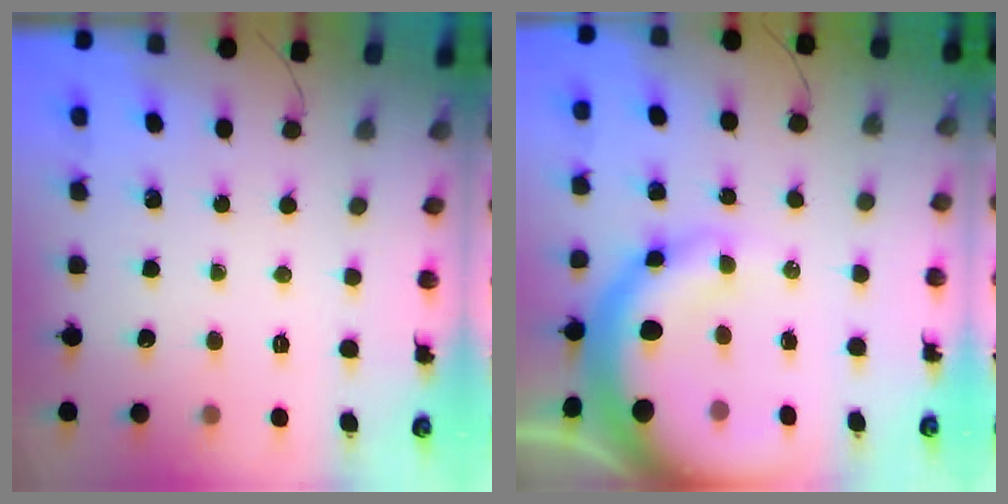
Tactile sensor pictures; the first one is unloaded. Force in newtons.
{"total": 15.4, "press": 15.0, "slide": 3.3}